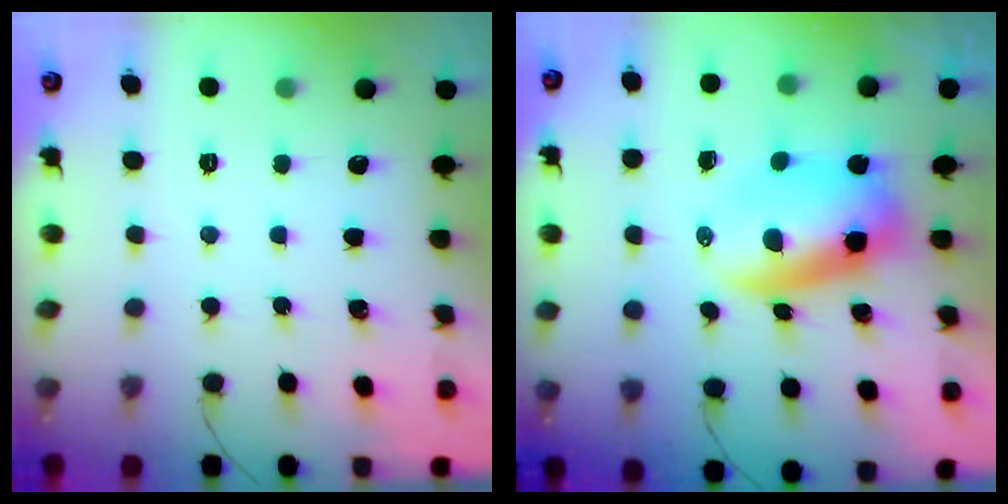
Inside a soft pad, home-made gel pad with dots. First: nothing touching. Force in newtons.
{"total": 7.9, "press": 7.6, "slide": 2.4}